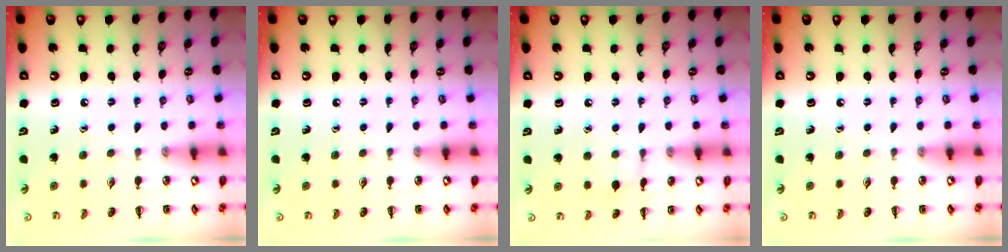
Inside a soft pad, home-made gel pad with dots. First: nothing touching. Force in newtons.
{"total": 0.0}
{"total": 5.7, "press": 5.5, "slide": 1.7}
{"total": 0.0}